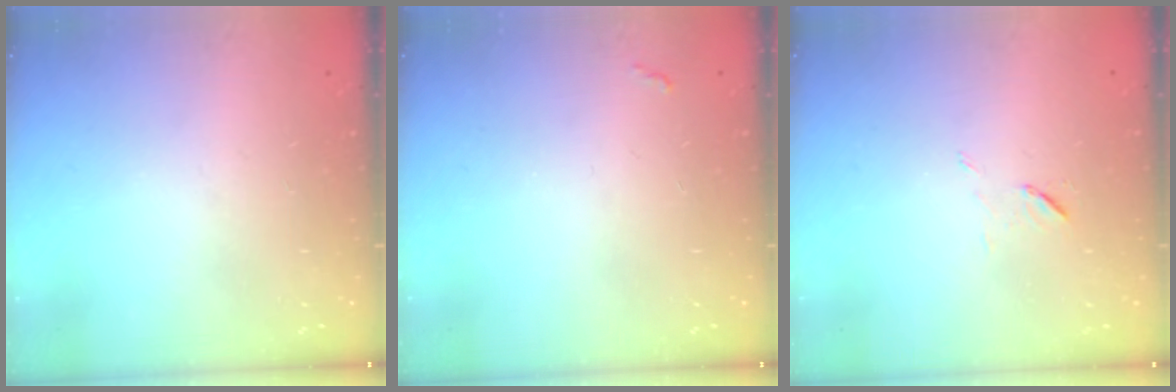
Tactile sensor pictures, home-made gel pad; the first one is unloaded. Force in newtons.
{"total": 2.8, "press": 2.8, "slide": 0.4}
{"total": 6.6, "press": 6.3, "slide": 2.0}